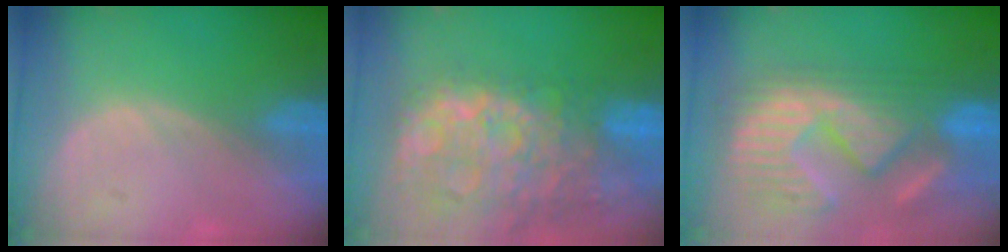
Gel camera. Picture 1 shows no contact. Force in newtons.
{"total": 15.0, "press": 12.2, "slide": 8.7}
{"total": 13.7, "press": 12.2, "slide": 6.2}